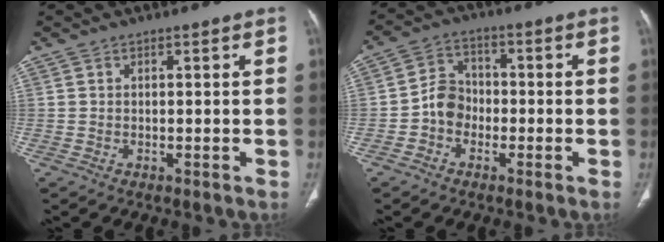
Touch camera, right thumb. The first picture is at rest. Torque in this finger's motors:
{"motor_torque": [0.47, 0.23, 0.48, -0.35, 0.01]}